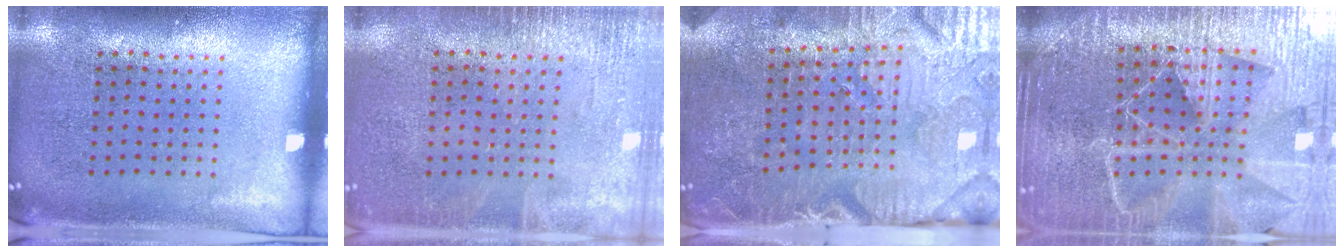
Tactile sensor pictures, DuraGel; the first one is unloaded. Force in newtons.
{"total": 2.2, "press": 2.2, "slide": 0.3}
{"total": 3.8, "press": 3.8, "slide": 0.5}
{"total": 6.5, "press": 5.5, "slide": 3.3}